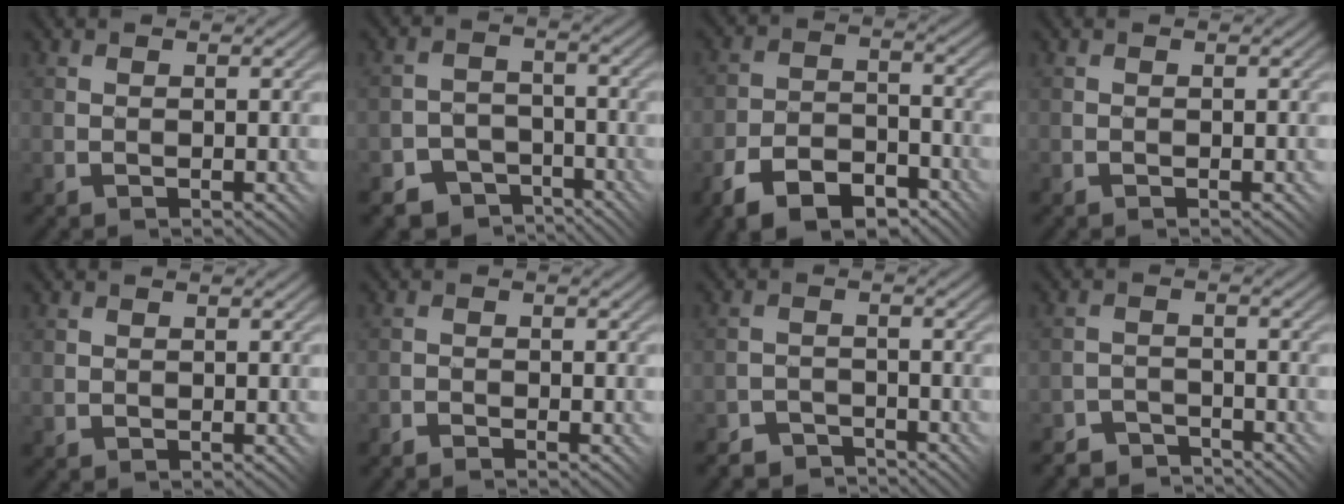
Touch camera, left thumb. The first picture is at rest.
{"total": 5.6, "force": [-4.1, 3.5, 1.3], "torque": [-0.018, -0.002, -0.072]}
{"total": 8.5, "force": [-6.0, 4.0, 4.5], "torque": [-0.090, -0.005, -0.116]}
{"total": 0.0}
{"total": 0.7, "force": [0.2, 0.6, 0.0], "torque": [-0.002, -0.002, 0.005]}
{"total": 1.6, "force": [-1.5, 0.2, 0.3], "torque": [-0.003, 0.008, -0.031]}
{"total": 3.7, "force": [-3.6, 0.8, -0.1], "torque": [0.009, 0.009, -0.068]}
{"total": 4.1, "force": [-4.0, 0.8, 0.1], "torque": [0.005, 0.009, -0.076]}